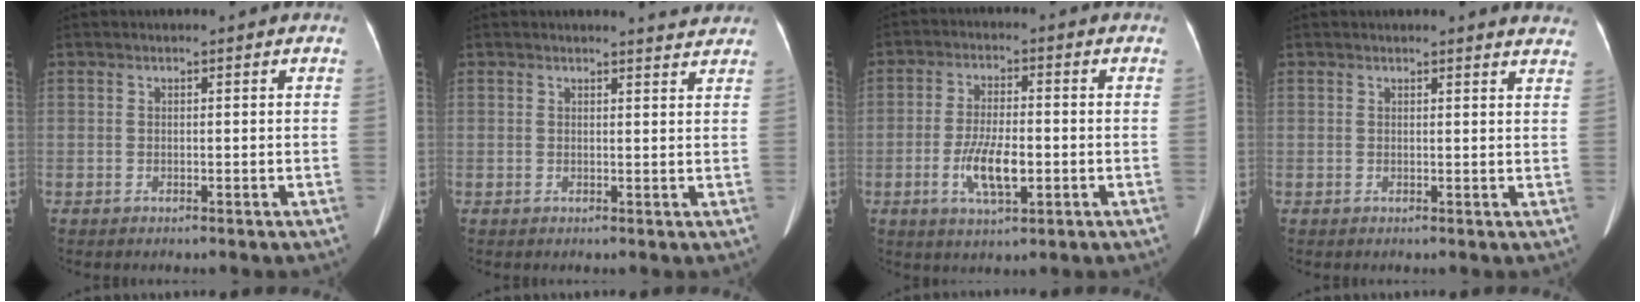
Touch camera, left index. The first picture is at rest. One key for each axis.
{"total": 2.9, "fx": 2.8, "fy": 0.0, "fz": 0.2, "tx": -0.009, "ty": -0.006, "tz": 0.025}
{"total": 7.2, "fx": -2.0, "fy": 2.2, "fz": 6.6, "tx": -0.132, "ty": -0.004, "tz": -0.032}
{"total": 7.2, "fx": 7.0, "fy": 0.8, "fz": 1.3, "tx": 0.005, "ty": -0.013, "tz": 0.048}